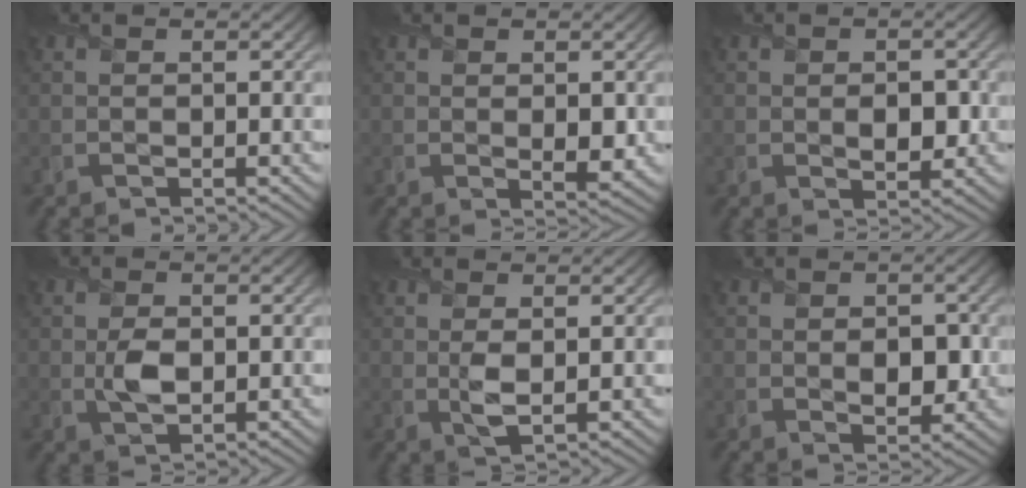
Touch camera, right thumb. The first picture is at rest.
{"total": 2.1, "force": [0.1, 1.0, 1.8], "torque": [-0.033, -0.009, 0.004]}
{"total": 2.9, "force": [-0.3, 1.8, 2.3], "torque": [-0.043, -0.007, -0.007]}
{"total": 3.1, "force": [-0.1, 1.8, 2.5], "torque": [-0.059, -0.003, -0.003]}
{"total": 2.3, "force": [0.4, 0.8, 2.1], "torque": [-0.048, -0.002, 0.011]}
{"total": 3.5, "force": [-0.2, 2.3, 2.7], "torque": [-0.047, -0.007, -0.005]}